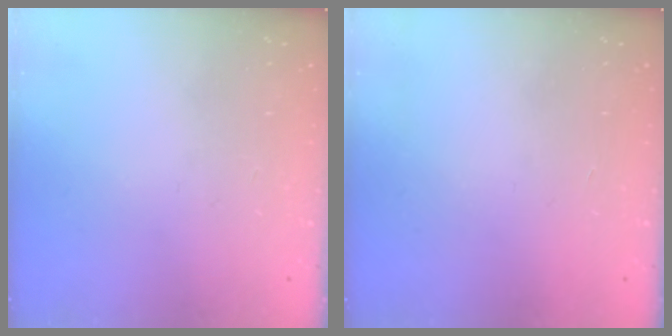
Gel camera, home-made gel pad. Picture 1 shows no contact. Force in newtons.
{"total": 1.7, "press": 1.7, "slide": 0.1}